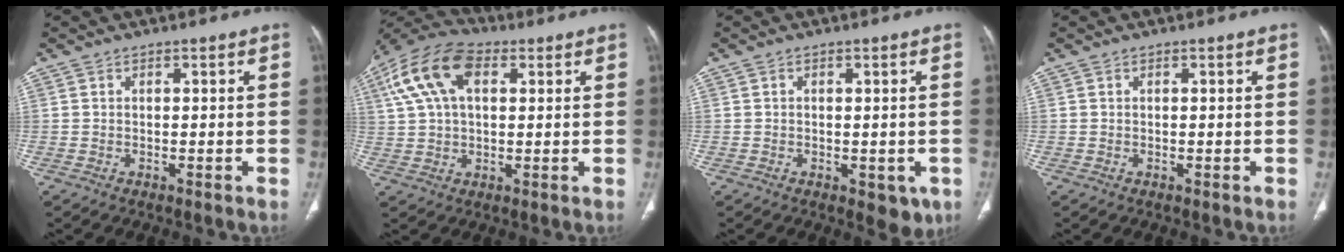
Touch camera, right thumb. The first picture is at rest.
{"total": 14.2, "force": [4.8, 8.2, 10.5], "torque": [-0.208, 0.023, 0.085]}
{"total": 4.5, "force": [-1.3, 2.7, 3.4], "torque": [-0.019, -0.004, -0.009]}
{"total": 0.0}